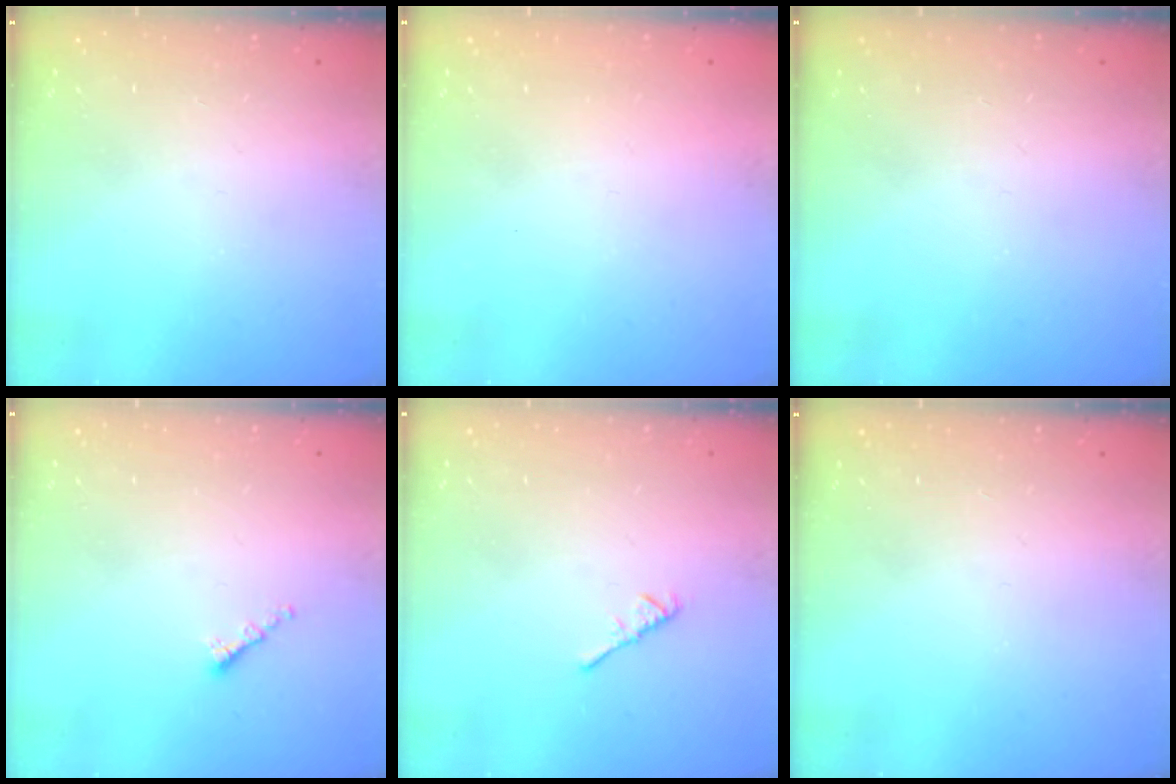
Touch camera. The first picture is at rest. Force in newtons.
{"total": 0.9, "press": 0.8, "slide": 0.3}
{"total": 0.0}
{"total": 1.4, "press": 1.3, "slide": 0.5}
{"total": 2.4, "press": 2.3, "slide": 0.6}
{"total": 0.0}